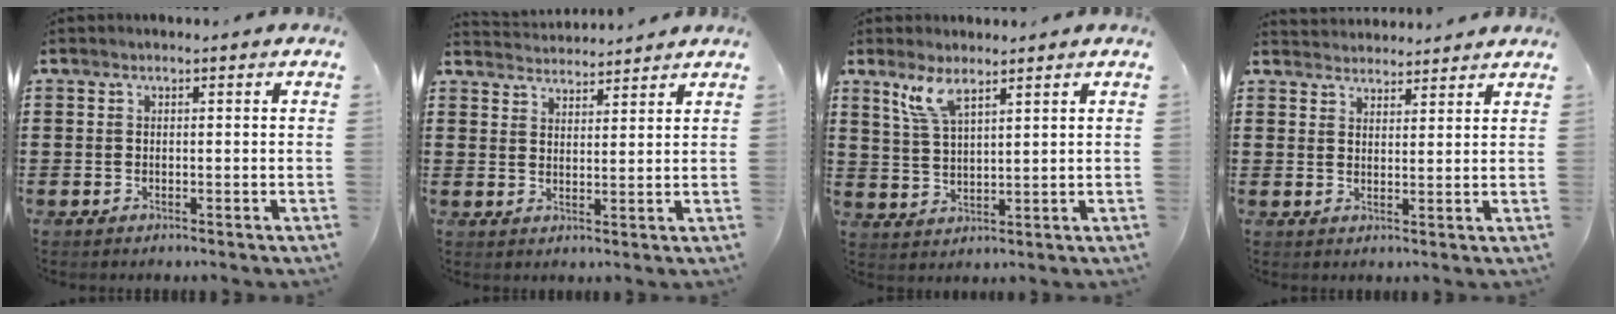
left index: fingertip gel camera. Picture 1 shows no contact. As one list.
[{"total": 3.1, "force": [3.1, 0.0, -0.3], "torque": [-0.004, -0.014, 0.059]}, {"total": 5.5, "force": [3.8, 1.4, 3.7], "torque": [-0.084, 0.000, 0.069]}, {"total": 2.7, "force": [2.7, 0.3, -0.5], "torque": [0.001, -0.008, 0.053]}]